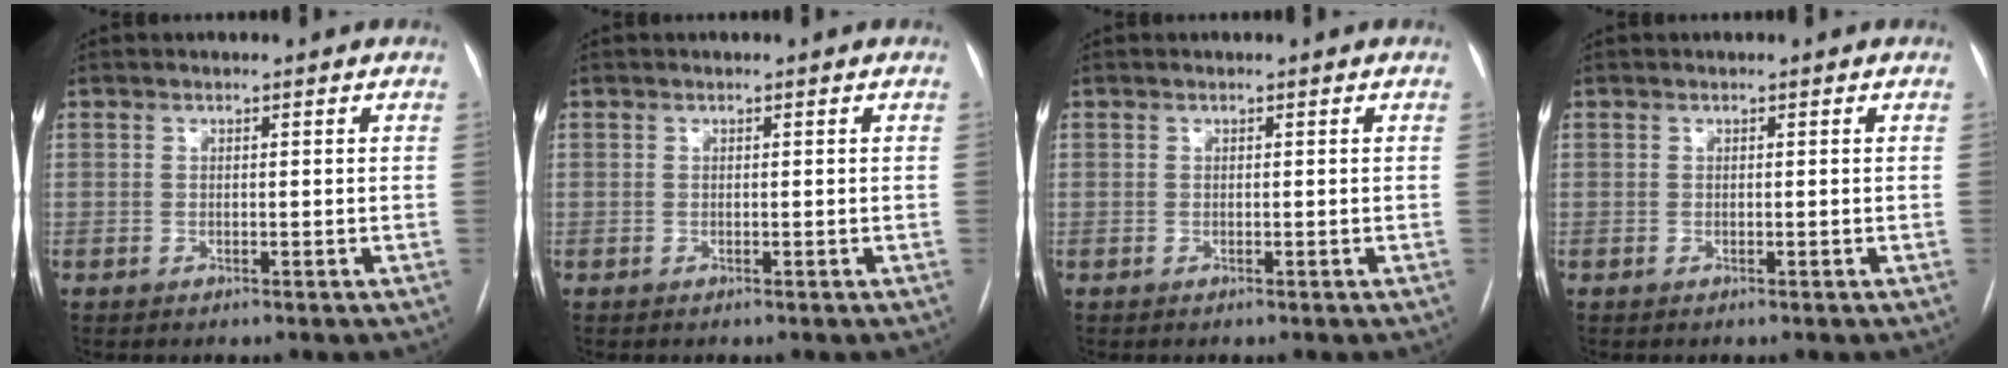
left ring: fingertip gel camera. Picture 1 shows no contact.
{"total": 0.0}
{"total": 0.0}
{"total": 0.0}